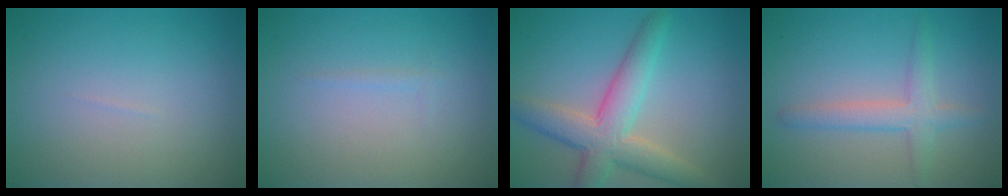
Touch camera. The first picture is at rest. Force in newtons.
{"total": 0.6, "press": 0.5, "slide": 0.1}
{"total": 5.8, "press": 5.8, "slide": 0.4}
{"total": 2.9, "press": 2.9, "slide": 0.2}